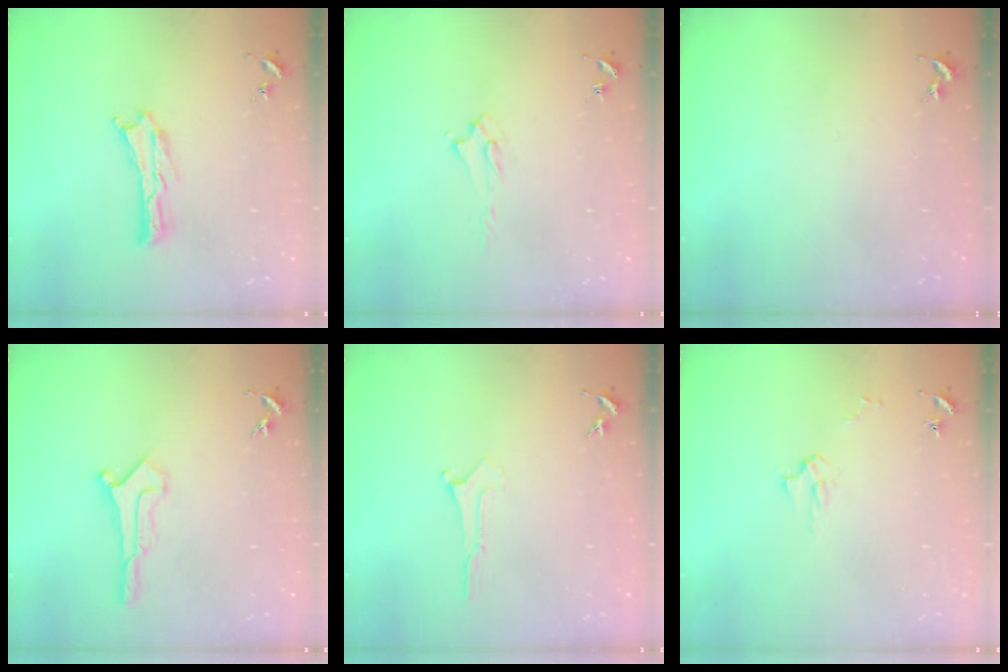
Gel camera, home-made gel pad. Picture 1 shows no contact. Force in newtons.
{"total": 1.9, "press": 1.8, "slide": 0.4}
{"total": 0.0}
{"total": 0.9, "press": 0.9, "slide": 0.1}
{"total": 0.0}
{"total": 2.6, "press": 2.6, "slide": 0.3}